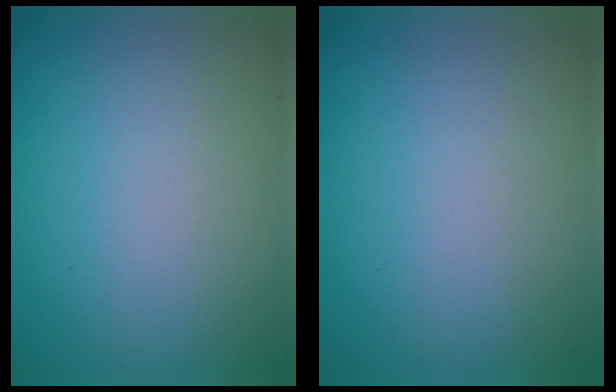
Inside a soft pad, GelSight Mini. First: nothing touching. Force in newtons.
{"total": 0.0}